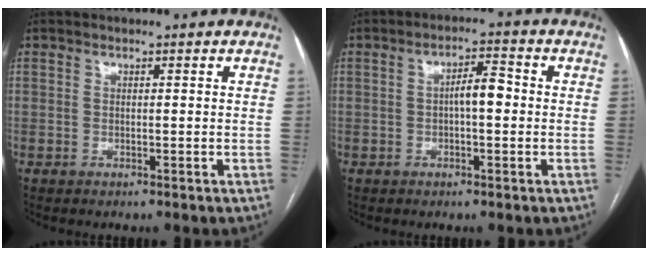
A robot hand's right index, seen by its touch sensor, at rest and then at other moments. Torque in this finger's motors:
{"motor_torque": [0.91, 0.04, 0.24, 0.08]}